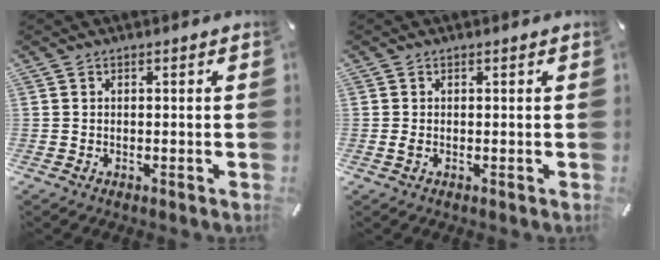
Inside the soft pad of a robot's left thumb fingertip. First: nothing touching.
{"total": 0.9, "force": [-0.1, 0.5, 0.7], "torque": [-0.014, 0.001, -0.002]}